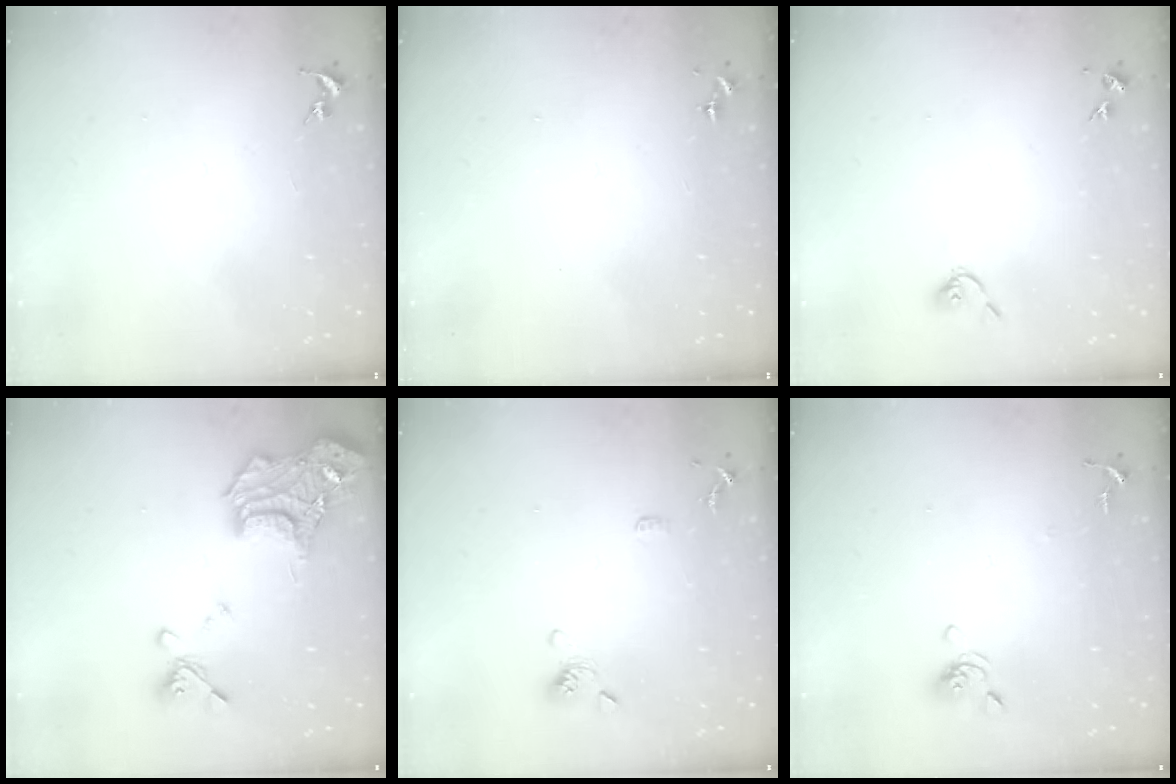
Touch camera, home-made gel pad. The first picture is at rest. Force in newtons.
{"total": 0.0}
{"total": 3.7, "press": 3.6, "slide": 0.6}
{"total": 22.9, "press": 22.8, "slide": 2.3}
{"total": 9.1, "press": 8.9, "slide": 1.9}
{"total": 6.9, "press": 6.7, "slide": 1.6}